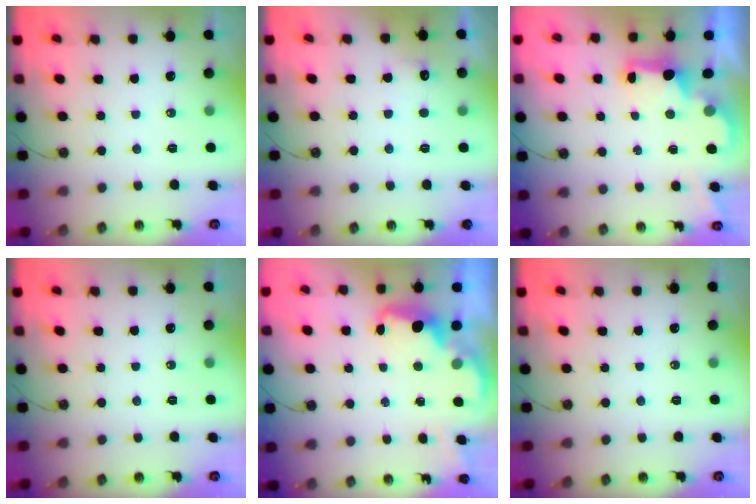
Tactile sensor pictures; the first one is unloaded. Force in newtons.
{"total": 5.9, "press": 5.8, "slide": 0.8}
{"total": 2.3, "press": 2.2, "slide": 0.8}
{"total": 0.0}
{"total": 2.2, "press": 2.1, "slide": 0.6}
{"total": 0.0}